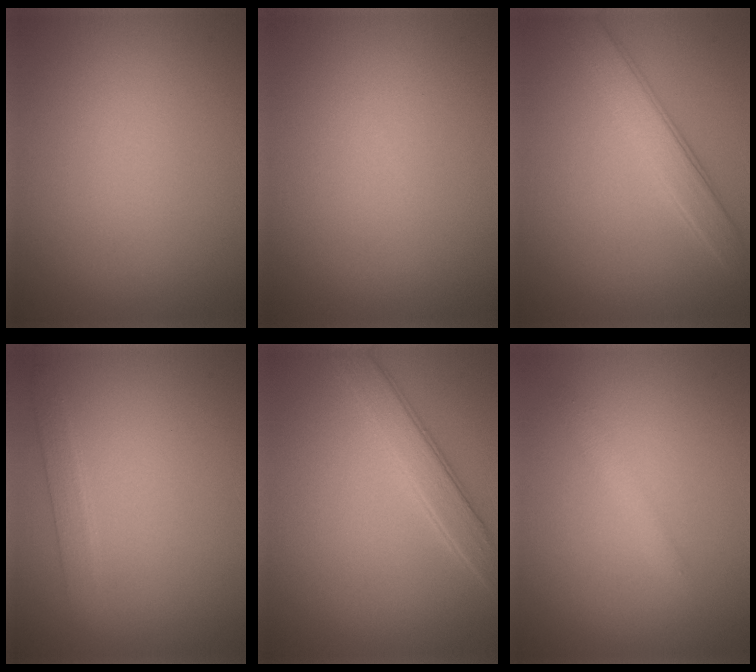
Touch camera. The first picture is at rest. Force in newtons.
{"total": 0.0}
{"total": 3.7, "press": 3.7, "slide": 0.2}
{"total": 1.7, "press": 1.7, "slide": 0.1}
{"total": 3.3, "press": 3.3, "slide": 0.2}
{"total": 1.4, "press": 1.4, "slide": 0.1}